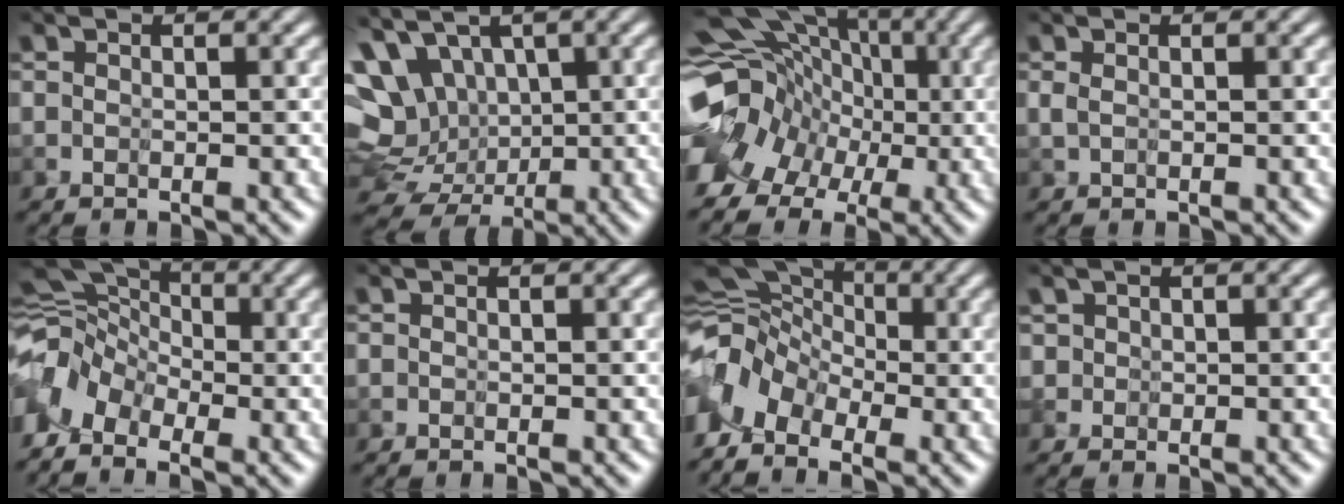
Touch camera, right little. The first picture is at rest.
{"total": 12.5, "force": [1.2, 10.3, 7.0], "torque": [-0.159, 0.017, 0.026]}
{"total": 11.9, "force": [-0.3, 10.0, 6.4], "torque": [-0.139, 0.026, -0.024]}
{"total": 0.0}
{"total": 3.7, "force": [-2.8, 1.9, 1.4], "torque": [-0.045, 0.006, -0.072]}
{"total": 0.0}
{"total": 4.9, "force": [-2.9, 3.1, 2.5], "torque": [-0.058, 0.003, -0.066]}
{"total": 1.3, "force": [0.4, 1.2, 0.4], "torque": [-0.022, 0.011, -0.001]}